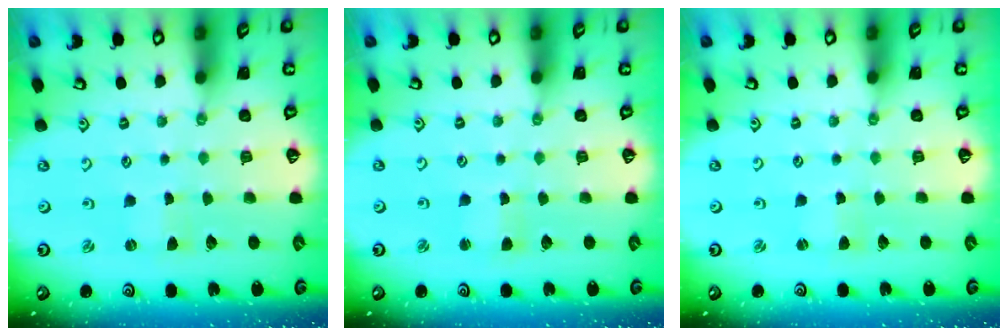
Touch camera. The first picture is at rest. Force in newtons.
{"total": 1.7, "press": 1.7, "slide": 0.2}
{"total": 1.0, "press": 1.0, "slide": 0.2}